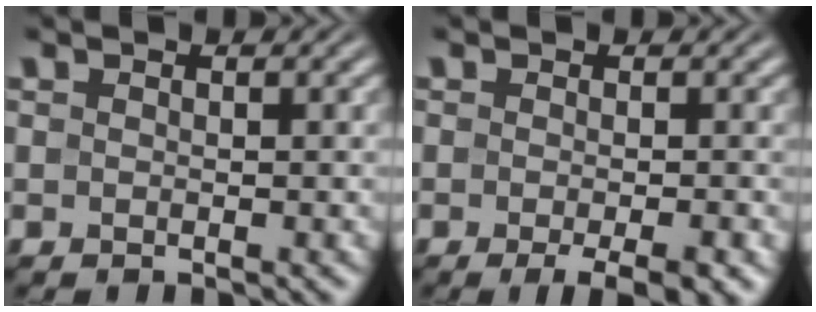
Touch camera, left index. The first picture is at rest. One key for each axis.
{"total": 4.1, "fx": -1.9, "fy": 0.9, "fz": 3.5, "tx": -0.047, "ty": -0.003, "tz": -0.026}